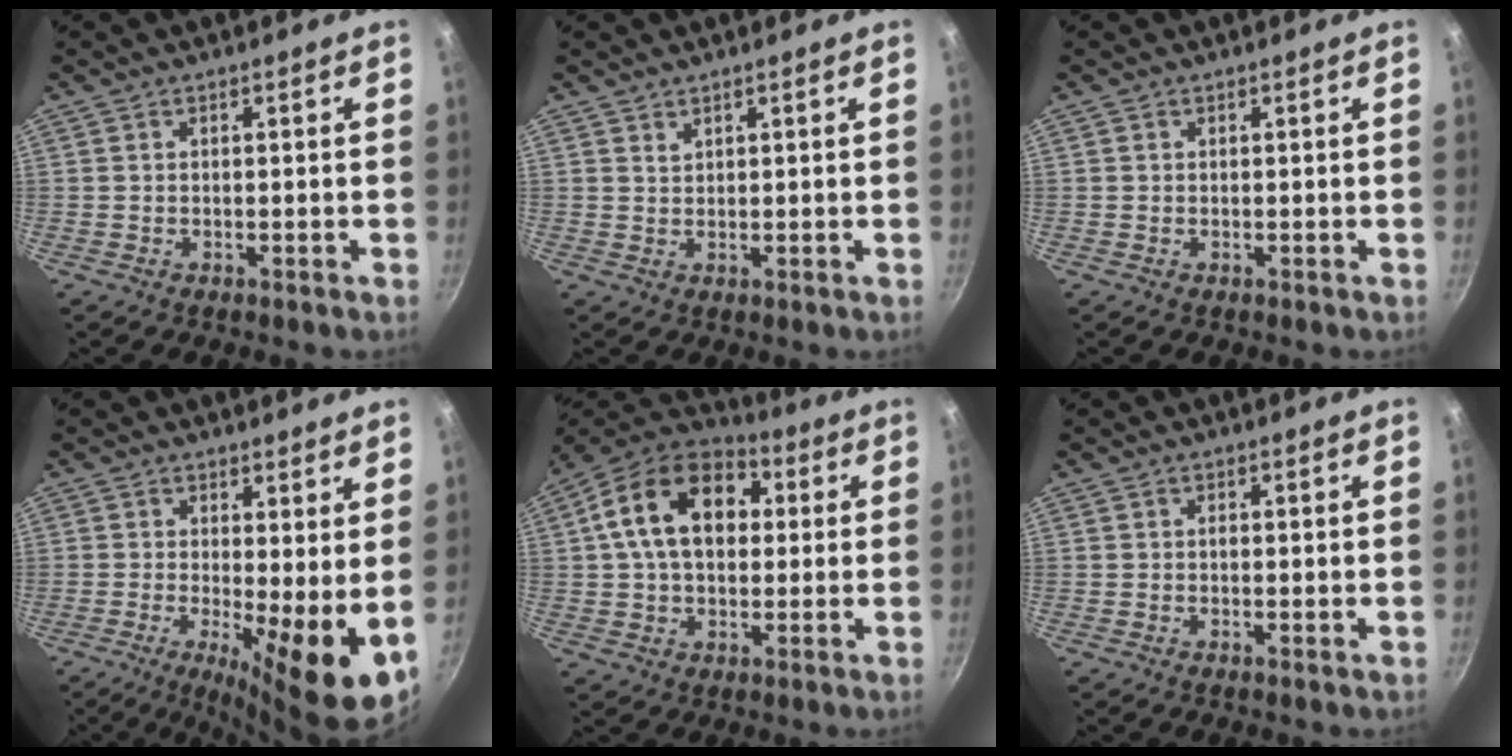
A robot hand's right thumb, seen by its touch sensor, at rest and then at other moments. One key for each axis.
{"total": 1.2, "fx": 0.9, "fy": 0.6, "fz": 0.4, "tx": -0.004, "ty": -0.005, "tz": 0.018}
{"total": 0.0}
{"total": 10.5, "fx": -0.7, "fy": 2.7, "fz": 10.2, "tx": -0.138, "ty": -0.019, "tz": -0.010}
{"total": 18.1, "fx": 3.6, "fy": 12.4, "fz": 12.8, "tx": -0.190, "ty": 0.026, "tz": 0.041}
{"total": 0.8, "fx": 0.0, "fy": 0.3, "fz": 0.7, "tx": -0.013, "ty": -0.002, "tz": -0.005}